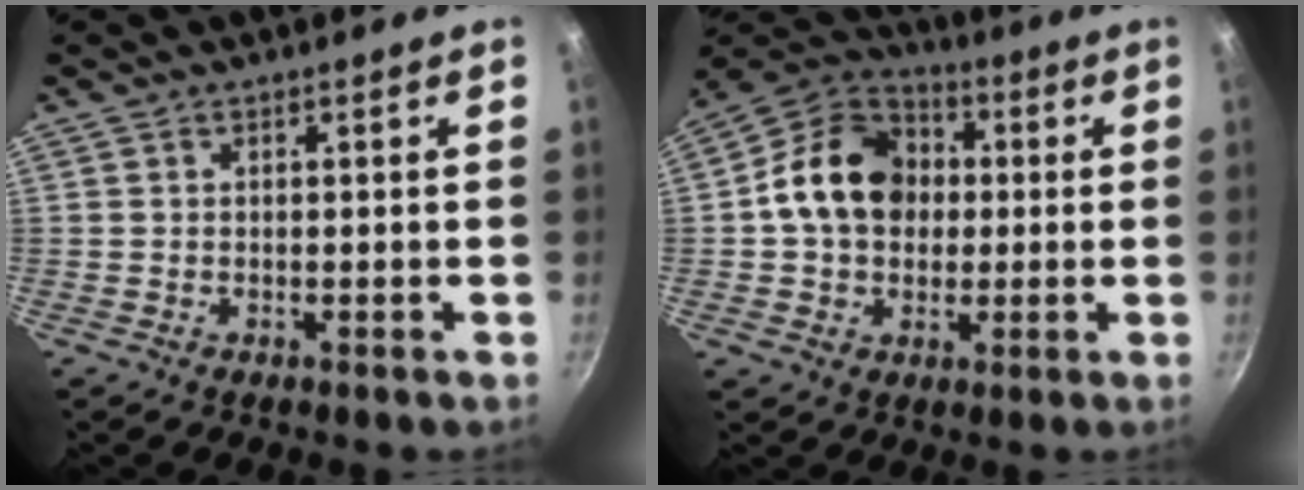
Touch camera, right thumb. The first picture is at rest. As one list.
[{"total": 15.3, "force": [1.2, 12.2, 9.1], "torque": [-0.124, 0.026, 0.005]}]